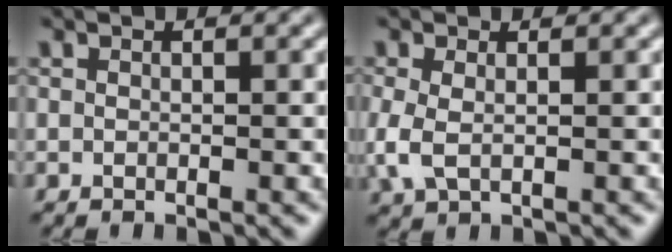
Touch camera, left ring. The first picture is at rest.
{"total": 2.6, "force": [-0.2, 1.4, 2.2], "torque": [-0.061, -0.004, -0.003]}